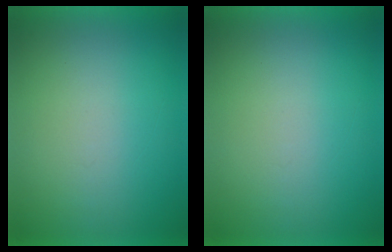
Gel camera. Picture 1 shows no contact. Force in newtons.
{"total": 0.0}